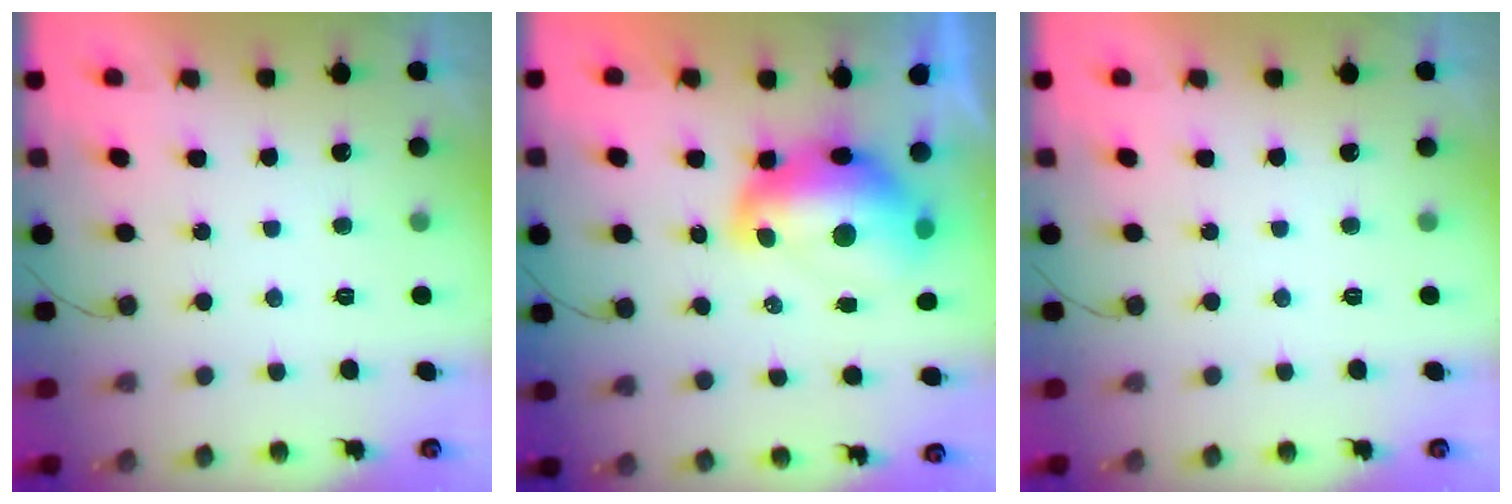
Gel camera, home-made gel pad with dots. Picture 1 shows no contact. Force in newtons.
{"total": 14.5, "press": 14.4, "slide": 1.2}
{"total": 0.0}